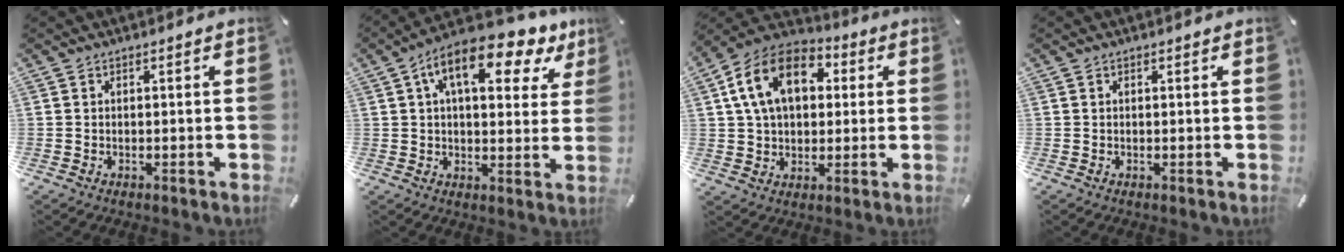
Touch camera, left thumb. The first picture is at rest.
{"total": 13.9, "force": [7.1, 6.0, 10.3], "torque": [-0.161, -0.025, 0.115]}
{"total": 15.3, "force": [4.3, 10.8, 9.9], "torque": [-0.199, 0.011, 0.077]}
{"total": 0.0}